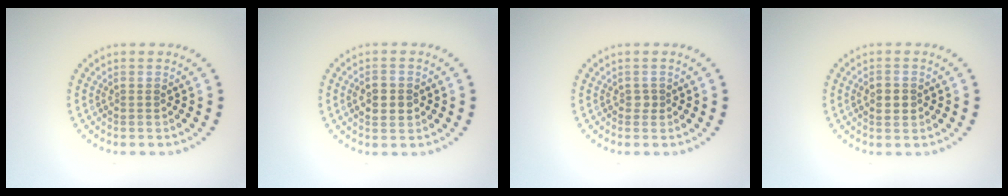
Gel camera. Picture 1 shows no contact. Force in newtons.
{"total": 2.8, "press": 2.8, "slide": 0.0}
{"total": 0.6, "press": 0.5, "slide": 0.3}
{"total": 2.1, "press": 2.1, "slide": 0.2}